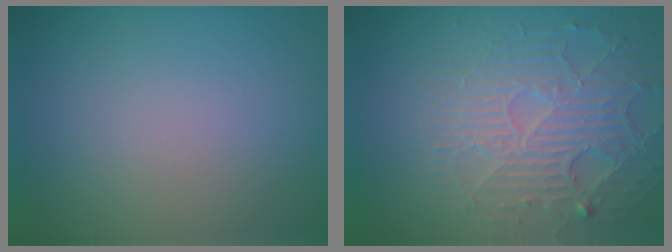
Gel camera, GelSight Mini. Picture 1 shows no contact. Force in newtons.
{"total": 4.6, "press": 4.0, "slide": 2.4}